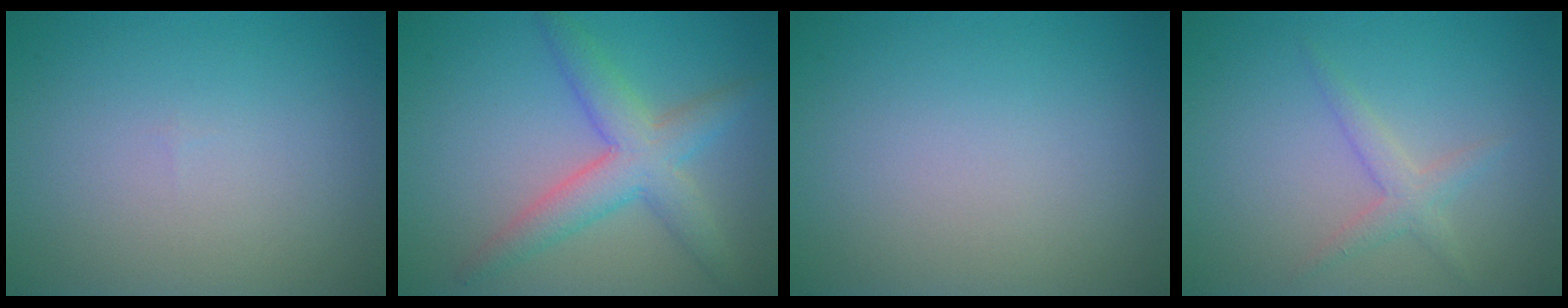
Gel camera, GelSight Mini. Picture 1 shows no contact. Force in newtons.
{"total": 4.9, "press": 4.9, "slide": 0.2}
{"total": 0.0}
{"total": 1.8, "press": 1.8, "slide": 0.1}